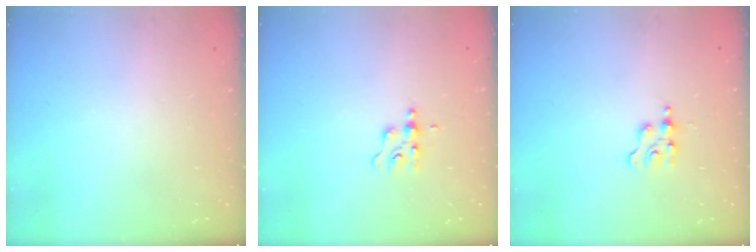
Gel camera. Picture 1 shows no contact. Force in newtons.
{"total": 4.8, "press": 4.7, "slide": 0.5}
{"total": 2.5, "press": 2.5, "slide": 0.3}